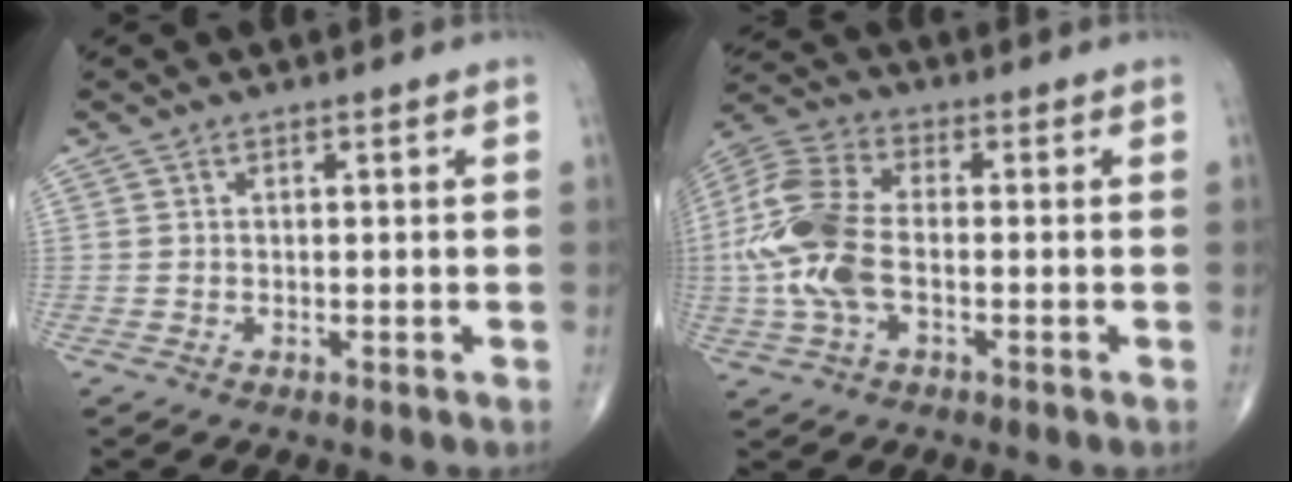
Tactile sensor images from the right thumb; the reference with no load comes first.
{"total": 14.0, "force": [-1.8, 7.6, 11.6], "torque": [-0.271, 0.022, -0.037]}